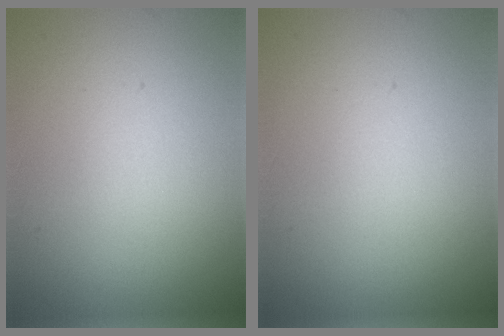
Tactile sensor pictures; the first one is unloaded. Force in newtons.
{"total": 0.0}